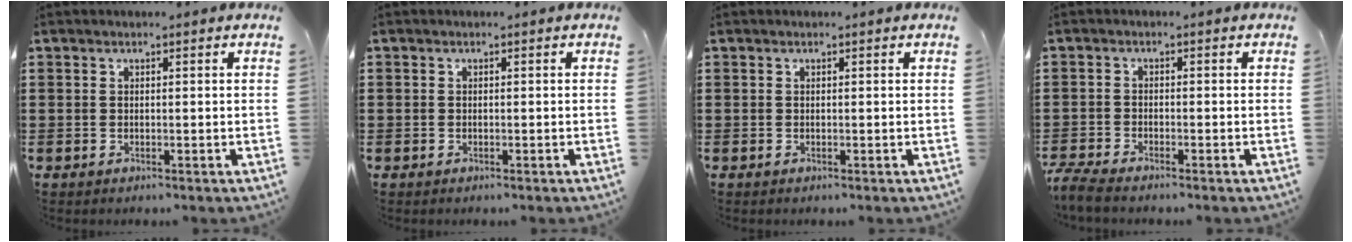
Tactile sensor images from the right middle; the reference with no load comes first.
{"total": 0.7, "force": [-0.2, 0.7, 0.0], "torque": [-0.002, 0.001, -0.005]}
{"total": 0.0}
{"total": 2.8, "force": [-2.6, 0.1, 1.0], "torque": [-0.038, -0.009, -0.058]}